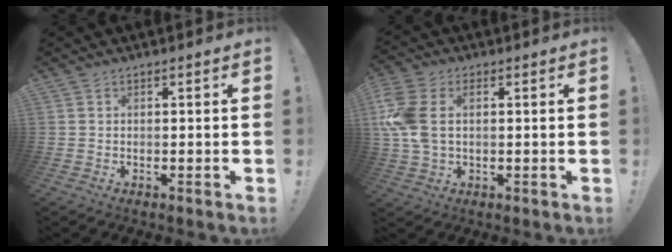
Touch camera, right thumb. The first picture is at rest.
{"total": 9.8, "force": [1.3, 6.5, 7.2], "torque": [-0.165, 0.001, 0.025]}